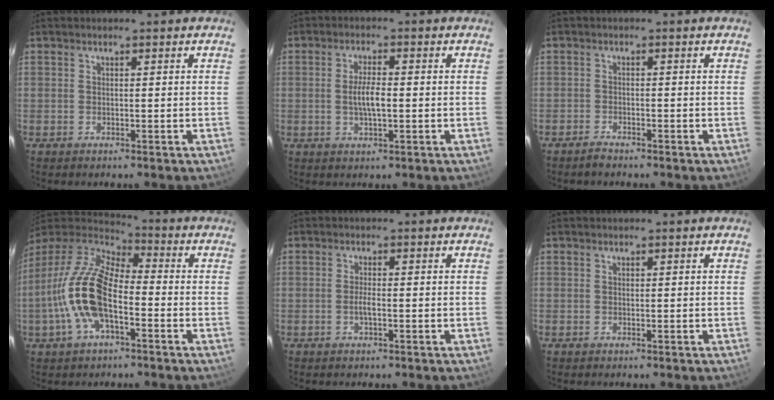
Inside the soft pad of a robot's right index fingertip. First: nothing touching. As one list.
[{"total": 4.5, "force": [-0.5, 1.3, 4.2], "torque": [-0.080, 0.000, -0.006]}, {"total": 1.8, "force": [-1.7, 0.4, 0.3], "torque": [-0.016, -0.002, -0.033]}, {"total": 16.6, "force": [-4.6, 7.4, 14.1], "torque": [-0.287, 0.001, -0.095]}, {"total": 1.6, "force": [-0.4, 0.3, 1.6], "torque": [-0.031, 0.002, -0.008]}, {"total": 0.0}]